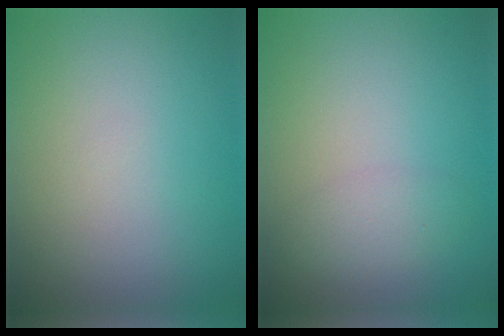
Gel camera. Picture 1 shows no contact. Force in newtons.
{"total": 1.8, "press": 1.8, "slide": 0.0}